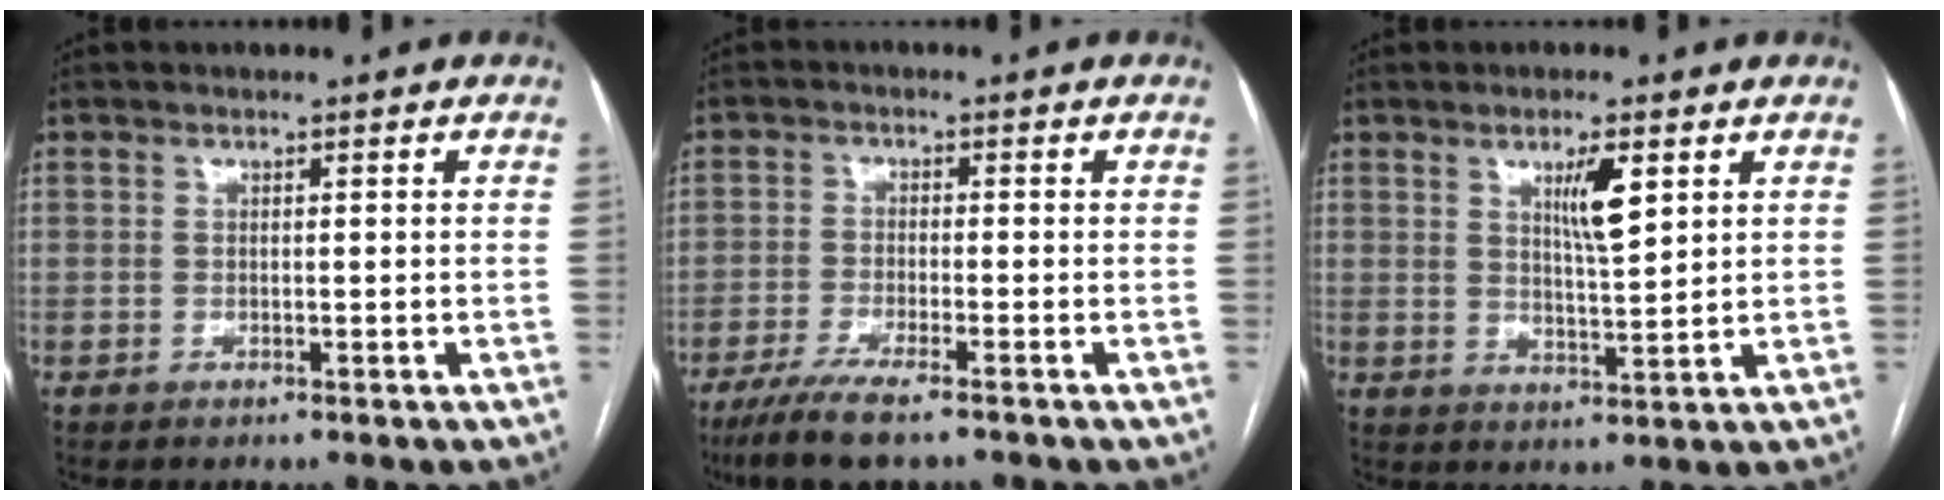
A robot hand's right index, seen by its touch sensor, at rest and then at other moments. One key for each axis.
{"total": 8.6, "fx": -6.2, "fy": 1.1, "fz": 5.8, "tx": -0.100, "ty": -0.021, "tz": -0.105}
{"total": 5.5, "fx": 2.5, "fy": 0.7, "fz": 4.8, "tx": -0.085, "ty": -0.004, "tz": 0.044}